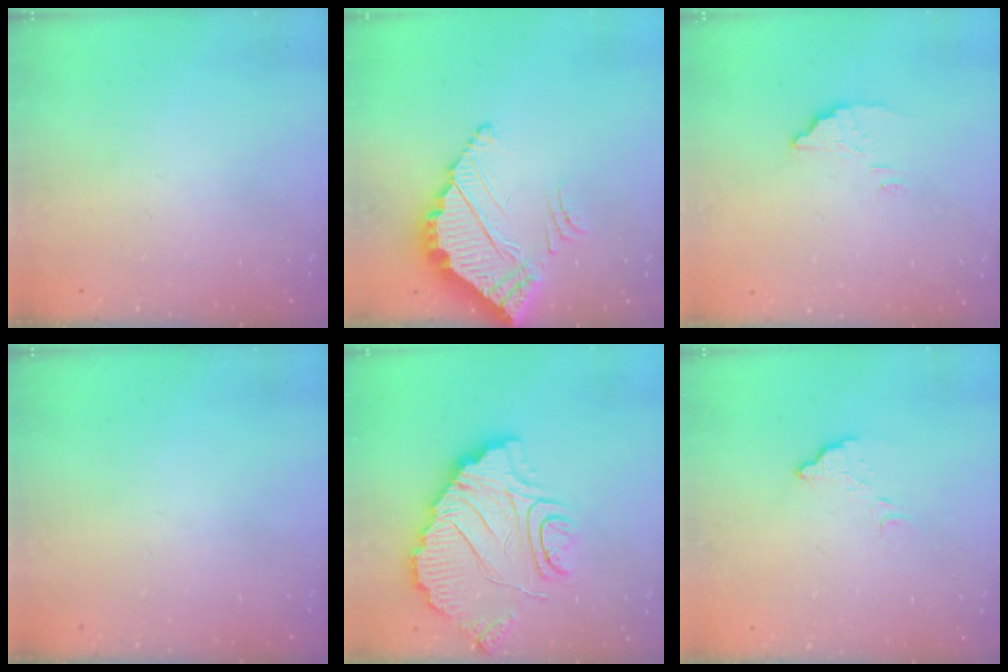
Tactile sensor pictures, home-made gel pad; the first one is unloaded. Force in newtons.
{"total": 3.9, "press": 3.8, "slide": 0.3}
{"total": 3.1, "press": 3.1, "slide": 0.4}
{"total": 0.0}
{"total": 15.0, "press": 14.9, "slide": 1.2}
{"total": 6.0, "press": 6.0, "slide": 0.4}